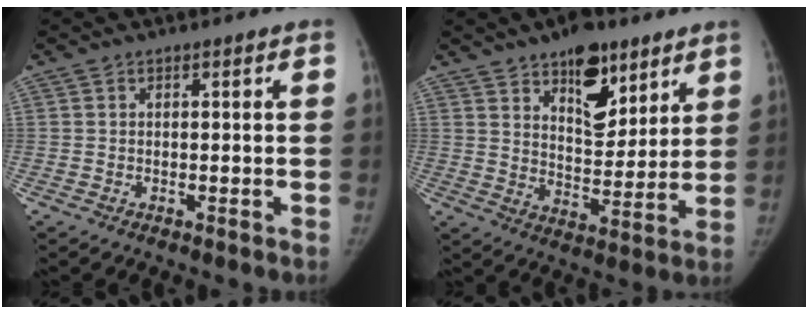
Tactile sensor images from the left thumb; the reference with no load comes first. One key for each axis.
{"total": 13.4, "fx": 8.2, "fy": 6.7, "fz": 8.2, "tx": -0.081, "ty": -0.050, "tz": 0.130}